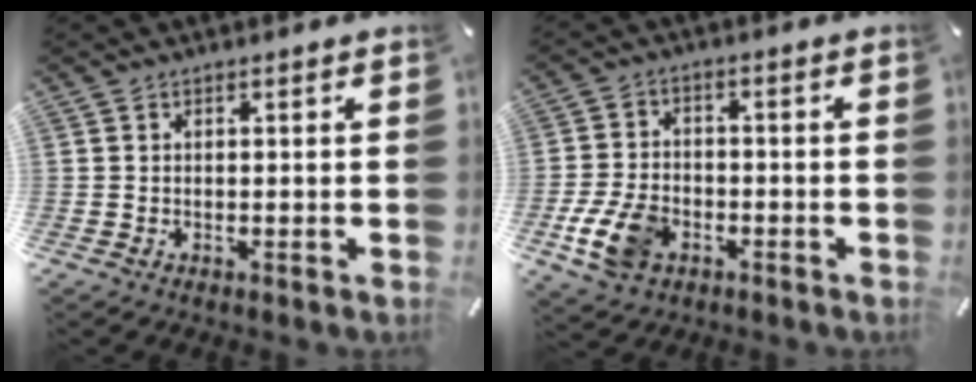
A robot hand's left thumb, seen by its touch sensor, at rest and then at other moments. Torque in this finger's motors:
{"motor_torque": [1.11, 2.09, 0.35, -0.17, 0.16]}